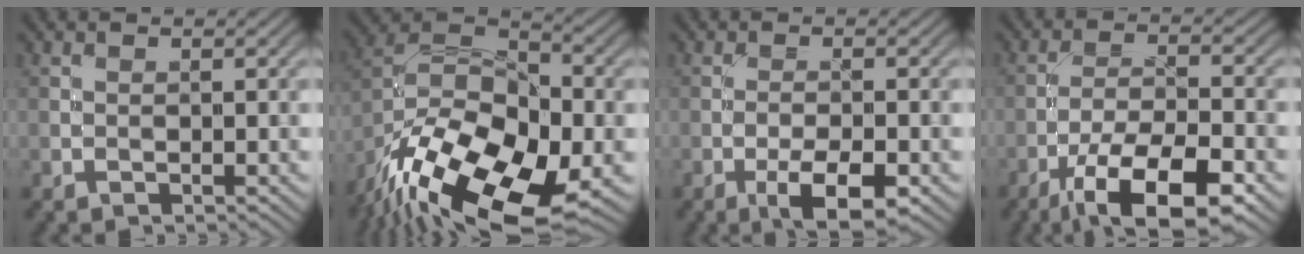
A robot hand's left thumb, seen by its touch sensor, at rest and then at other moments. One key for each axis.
{"total": 19.4, "fx": -11.6, "fy": 9.3, "fz": 12.4, "tx": -0.259, "ty": -0.040, "tz": -0.187}
{"total": 5.7, "fx": -2.9, "fy": 1.8, "fz": 4.6, "tx": -0.077, "ty": 0.001, "tz": -0.046}
{"total": 12.5, "fx": -7.6, "fy": 3.9, "fz": 9.1, "tx": -0.169, "ty": -0.007, "tz": -0.133}